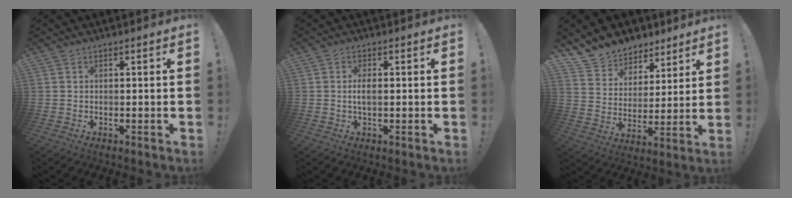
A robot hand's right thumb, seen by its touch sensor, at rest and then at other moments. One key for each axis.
{"total": 2.9, "fx": -0.2, "fy": 1.0, "fz": 2.7, "tx": -0.053, "ty": -0.001, "tz": -0.007}
{"total": 10.2, "fx": 8.2, "fy": 6.0, "fz": 0.8, "tx": -0.027, "ty": -0.070, "tz": 0.158}